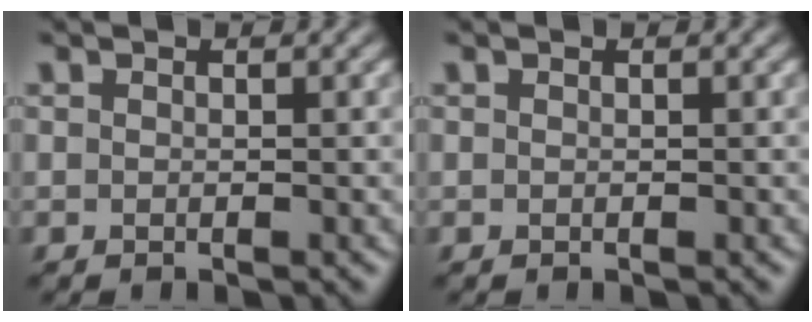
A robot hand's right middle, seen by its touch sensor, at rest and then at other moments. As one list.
[{"total": 0.0}]